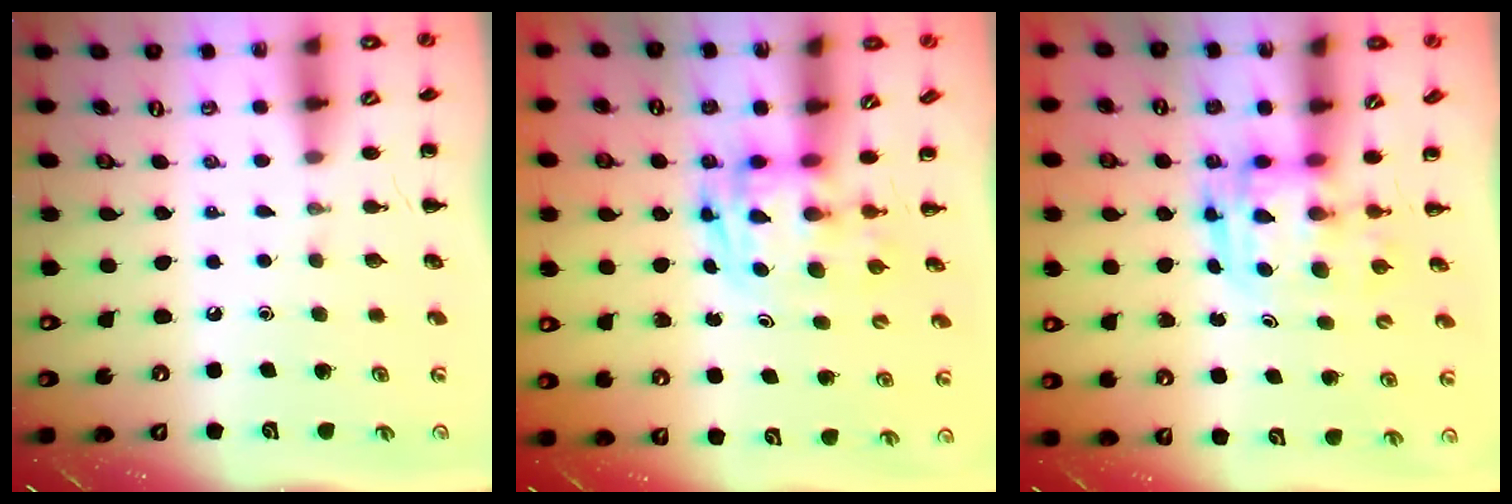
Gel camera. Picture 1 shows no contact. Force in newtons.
{"total": 2.8, "press": 2.8, "slide": 0.5}
{"total": 3.4, "press": 3.3, "slide": 0.7}